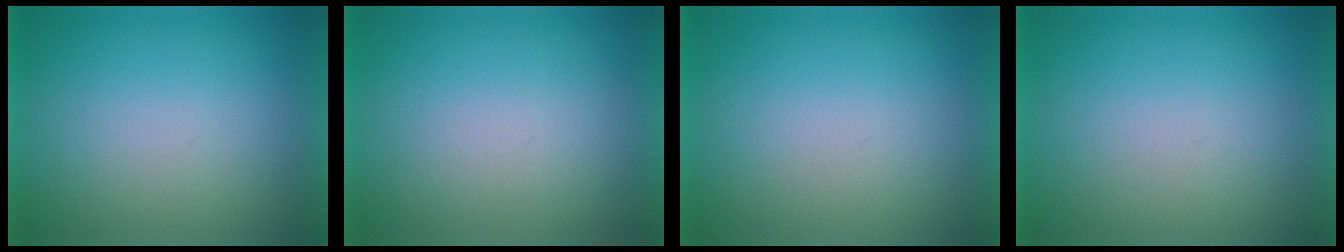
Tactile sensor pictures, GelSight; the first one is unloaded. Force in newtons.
{"total": 1.4}
{"total": 1.1}
{"total": 1.3}